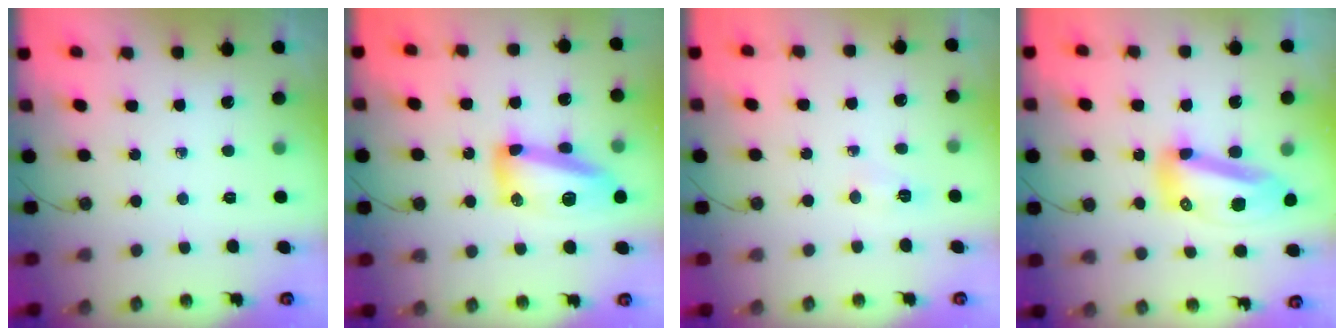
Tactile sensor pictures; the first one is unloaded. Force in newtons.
{"total": 14.3, "press": 14.2, "slide": 1.3}
{"total": 3.7, "press": 3.1, "slide": 2.0}
{"total": 13.1, "press": 13.0, "slide": 1.5}